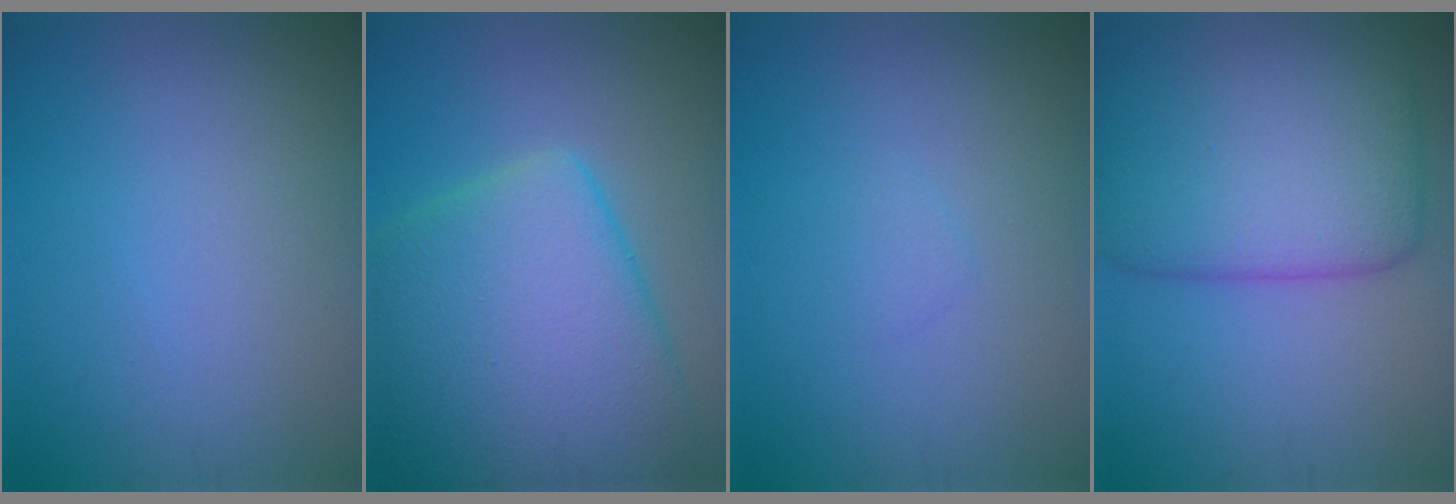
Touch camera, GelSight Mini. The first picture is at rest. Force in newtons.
{"total": 11.2, "press": 11.2, "slide": 0.4}
{"total": 0.7, "press": 0.7, "slide": 0.1}
{"total": 9.0, "press": 9.0, "slide": 0.4}